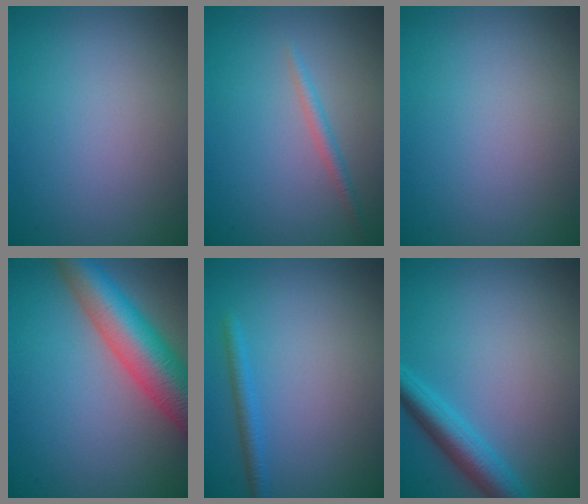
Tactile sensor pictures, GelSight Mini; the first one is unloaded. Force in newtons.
{"total": 1.2, "press": 1.2, "slide": 0.0}
{"total": 0.0}
{"total": 8.3, "press": 8.3, "slide": 0.3}
{"total": 1.5, "press": 1.4, "slide": 0.1}
{"total": 3.9, "press": 3.9, "slide": 0.1}